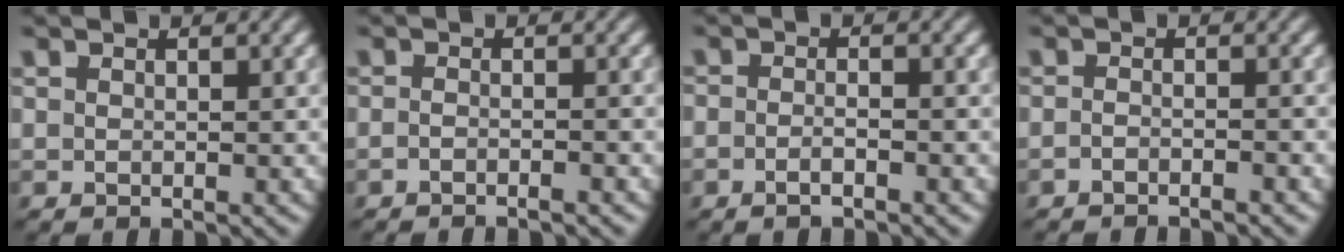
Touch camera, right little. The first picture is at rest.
{"total": 1.7, "force": [-1.4, -0.8, 0.3], "torque": [0.002, 0.000, -0.027]}
{"total": 1.9, "force": [-1.6, 0.2, 0.9], "torque": [-0.018, -0.003, -0.030]}
{"total": 2.0, "force": [-1.9, -0.6, 0.1], "torque": [0.005, -0.004, -0.033]}